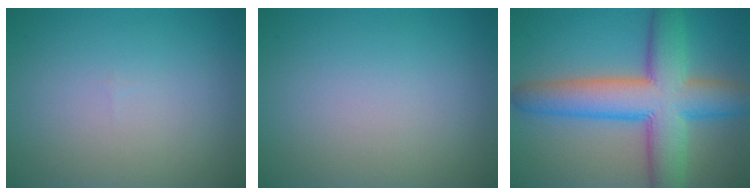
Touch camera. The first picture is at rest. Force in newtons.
{"total": 0.0}
{"total": 10.5, "press": 10.5, "slide": 0.4}